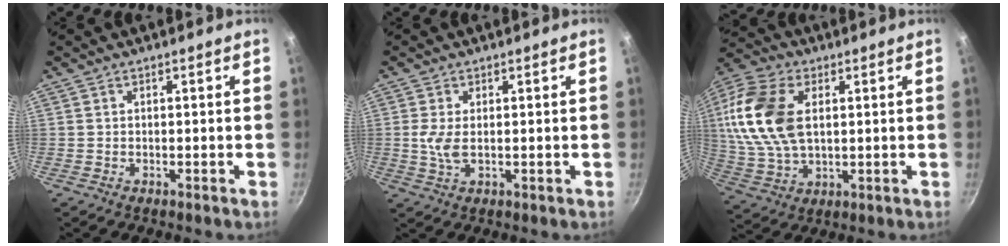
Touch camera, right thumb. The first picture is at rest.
{"total": 3.8, "force": [0.3, 1.8, 3.4], "torque": [-0.074, -0.003, 0.009]}
{"total": 18.4, "force": [3.7, 11.5, 14.0], "torque": [-0.283, 0.003, 0.070]}